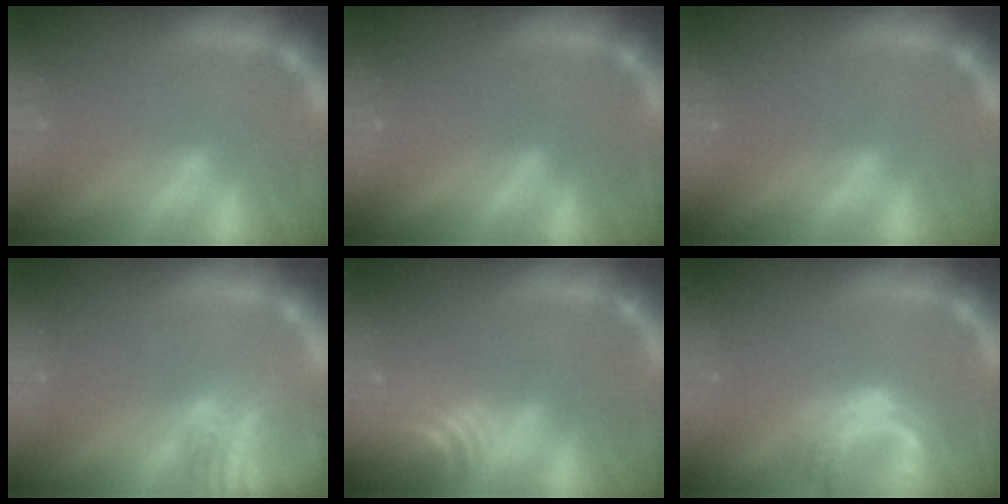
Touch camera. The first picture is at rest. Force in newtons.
{"total": 0.0}
{"total": 0.0}
{"total": 7.5}
{"total": 6.5}
{"total": 5.1}